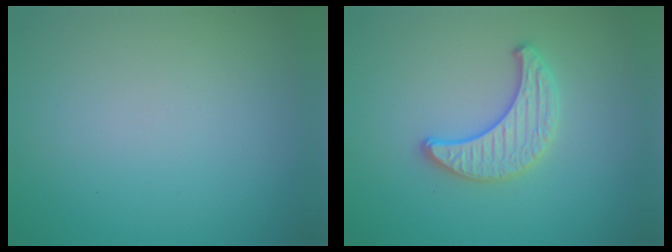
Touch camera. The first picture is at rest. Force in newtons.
{"total": 3.0, "press": 2.8, "slide": 0.9}